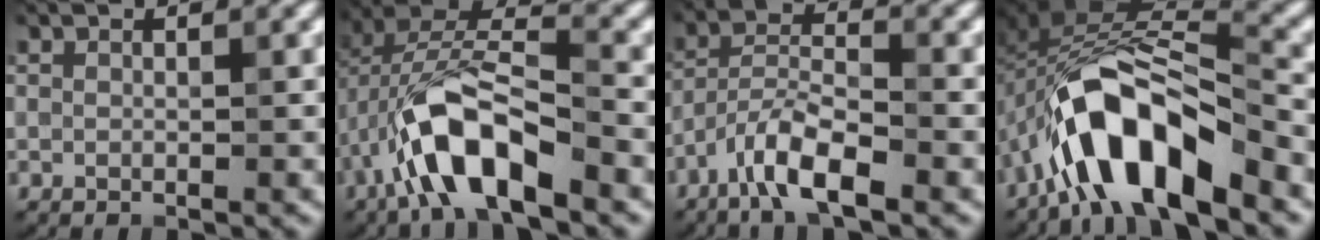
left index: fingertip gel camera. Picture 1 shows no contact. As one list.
[{"total": 8.8, "force": [-3.9, 3.3, 7.1], "torque": [-0.138, 0.015, -0.075]}, {"total": 5.1, "force": [-3.3, 1.2, 3.7], "torque": [-0.068, 0.007, -0.071]}, {"total": 9.5, "force": [-4.9, 3.5, 7.4], "torque": [-0.129, 0.017, -0.088]}]